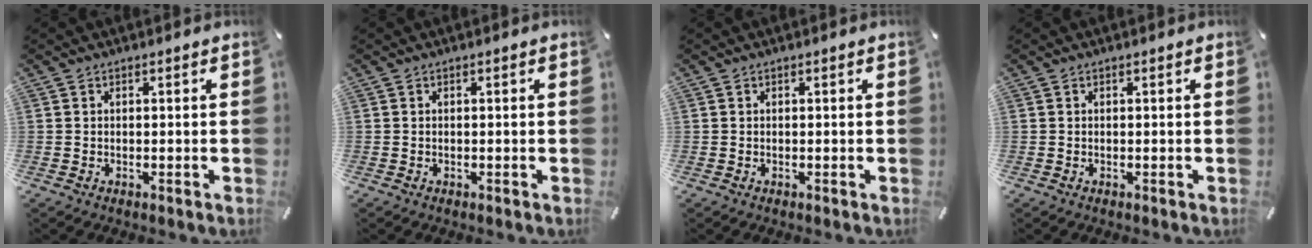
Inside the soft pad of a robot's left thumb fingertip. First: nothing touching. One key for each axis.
{"total": 0.0}
{"total": 0.0}
{"total": 0.0}